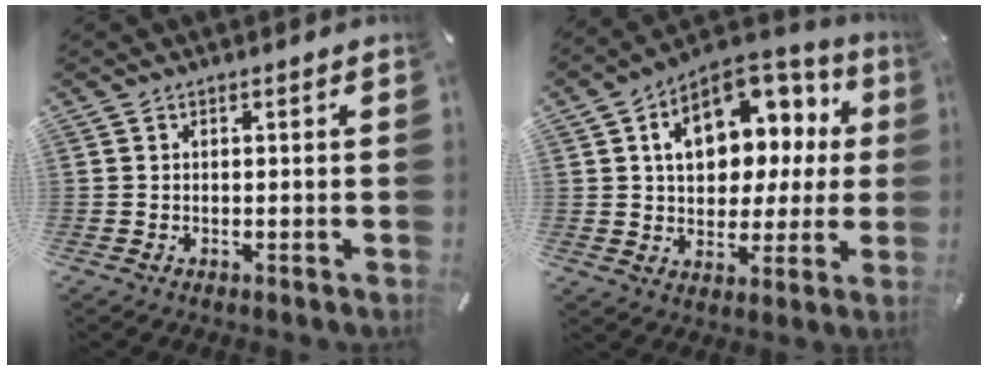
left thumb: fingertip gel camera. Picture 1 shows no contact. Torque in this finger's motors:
{"motor_torque": [2.50, 2.51, 2.10, -0.68, 0.57]}